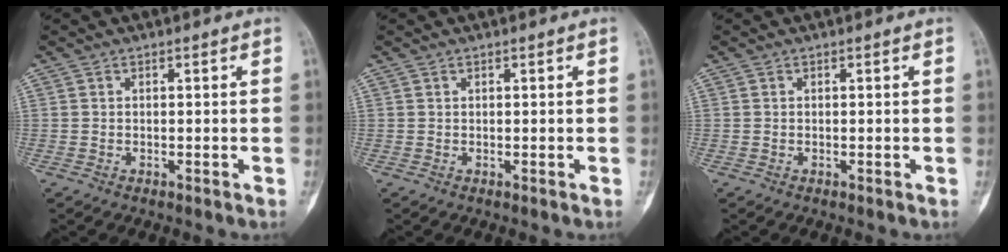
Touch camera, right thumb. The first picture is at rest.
{"total": 0.0}
{"total": 0.0}